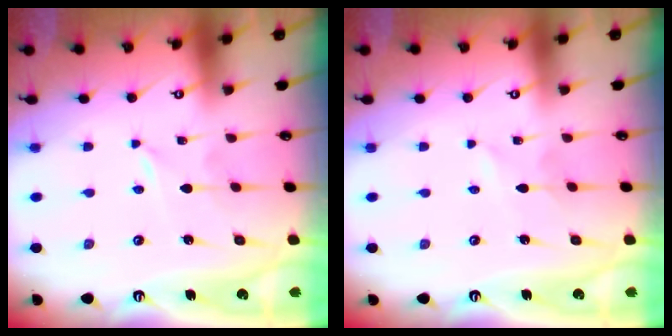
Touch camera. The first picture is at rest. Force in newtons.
{"total": 1.2, "press": 1.1, "slide": 0.2}